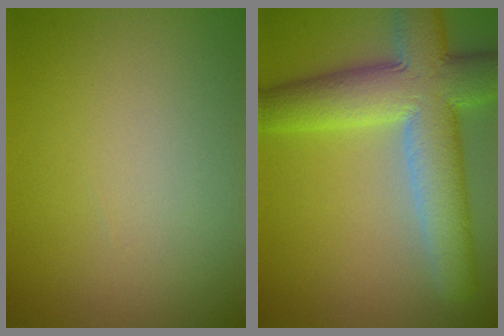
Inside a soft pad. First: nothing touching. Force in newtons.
{"total": 9.9, "press": 9.9, "slide": 0.6}